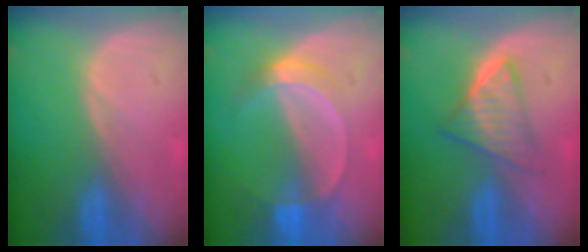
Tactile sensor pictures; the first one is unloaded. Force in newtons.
{"total": 5.1, "press": 4.6, "slide": 2.1}
{"total": 6.3, "press": 5.4, "slide": 3.2}